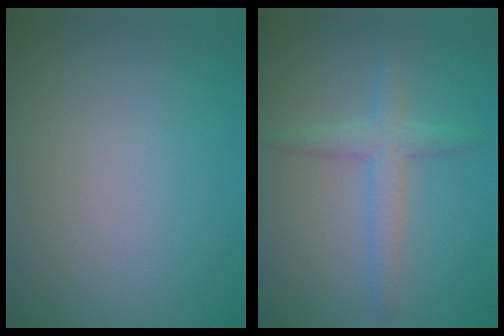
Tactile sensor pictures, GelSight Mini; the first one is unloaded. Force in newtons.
{"total": 2.7, "press": 2.7, "slide": 0.2}